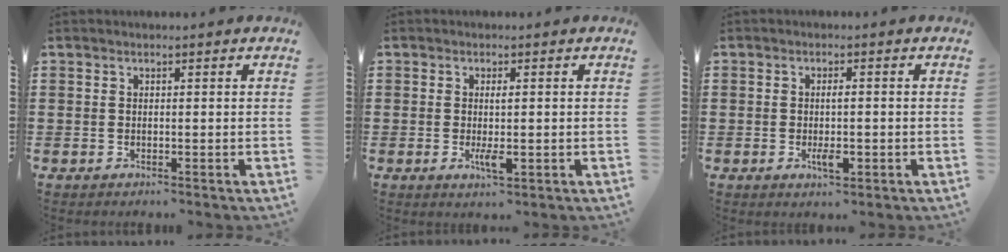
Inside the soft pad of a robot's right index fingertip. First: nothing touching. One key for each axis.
{"total": 2.9, "fx": -0.4, "fy": 0.8, "fz": 2.8, "tx": -0.062, "ty": -0.006, "tz": -0.012}
{"total": 3.2, "fx": -0.6, "fy": 1.1, "fz": 2.9, "tx": -0.059, "ty": -0.002, "tz": -0.013}